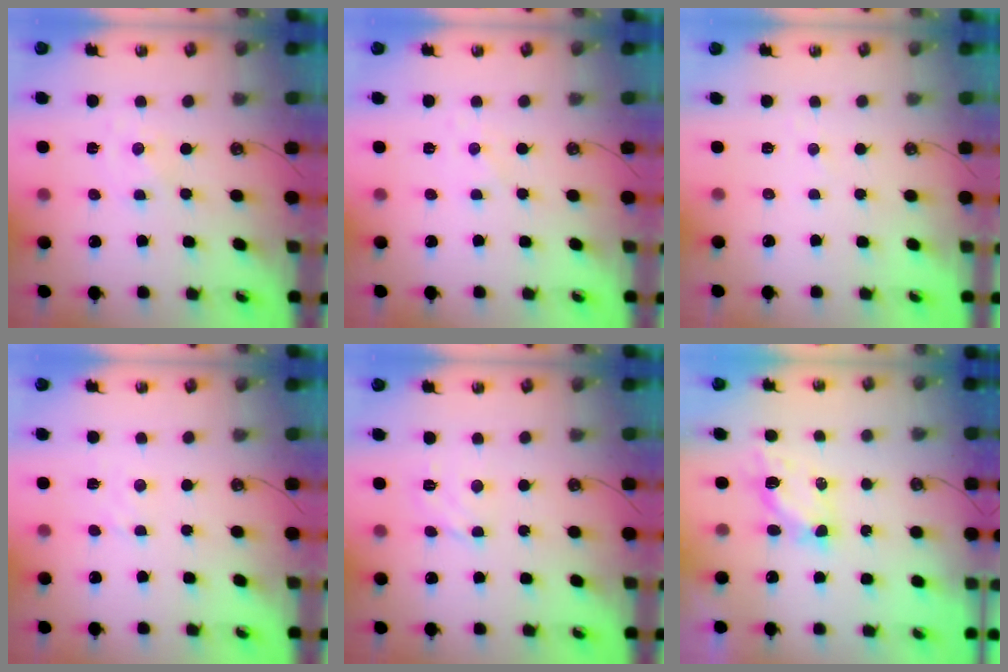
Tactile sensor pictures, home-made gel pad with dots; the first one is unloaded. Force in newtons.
{"total": 1.4, "press": 1.3, "slide": 0.4}
{"total": 2.9, "press": 2.9, "slide": 0.3}
{"total": 2.4, "press": 2.4, "slide": 0.4}
{"total": 5.9, "press": 5.9, "slide": 0.7}
{"total": 5.7, "press": 5.7, "slide": 0.3}